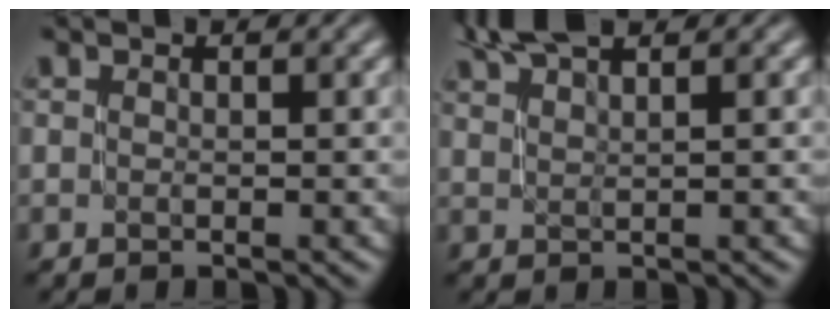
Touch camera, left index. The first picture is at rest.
{"total": 3.3, "force": [2.9, 0.4, 1.6], "torque": [-0.019, 0.007, 0.050]}